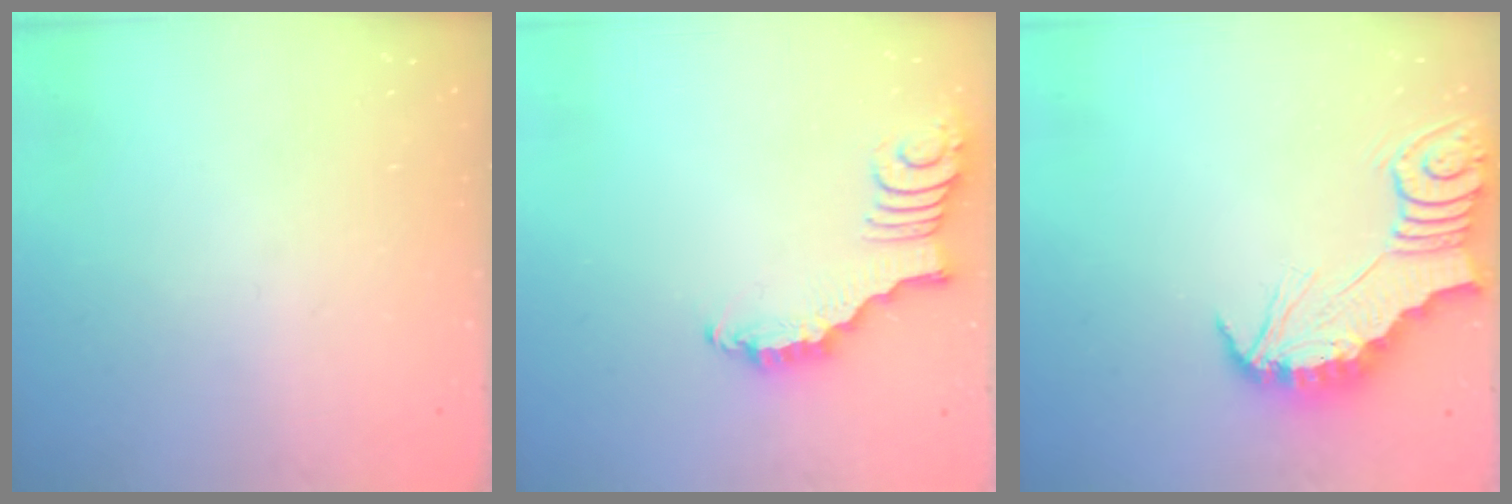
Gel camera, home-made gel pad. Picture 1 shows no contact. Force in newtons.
{"total": 2.6, "press": 2.6, "slide": 0.3}
{"total": 2.3, "press": 2.3, "slide": 0.3}